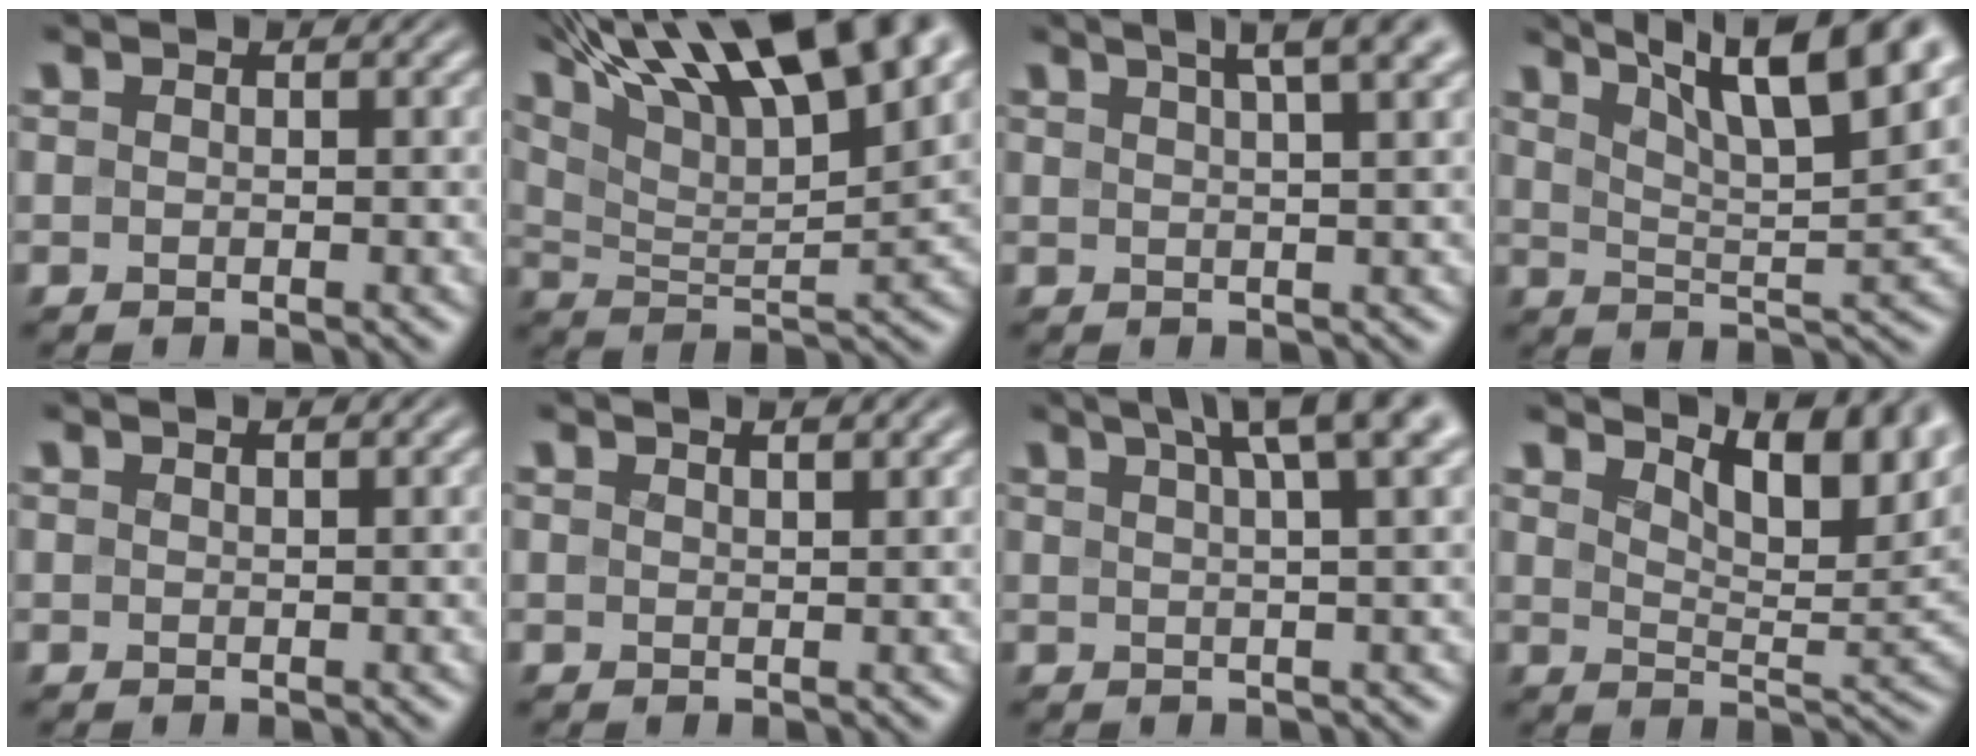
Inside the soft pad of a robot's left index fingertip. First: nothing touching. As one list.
[{"total": 16.8, "force": [11.2, 5.1, 11.5], "torque": [-0.192, 0.033, 0.158]}, {"total": 6.2, "force": [4.2, 1.9, 4.2], "torque": [-0.029, 0.035, 0.030]}, {"total": 11.9, "force": [7.4, 3.4, 8.6], "torque": [-0.107, 0.021, 0.093]}, {"total": 0.9, "force": [0.9, 0.2, 0.1], "torque": [0.001, 0.000, 0.010]}, {"total": 1.6, "force": [1.5, 0.3, 0.5], "torque": [-0.001, 0.000, 0.016]}, {"total": 6.8, "force": [4.4, 1.6, 5.0], "torque": [-0.040, 0.029, 0.048]}, {"total": 9.0, "force": [6.0, 2.8, 6.1], "torque": [-0.077, 0.014, 0.087]}]